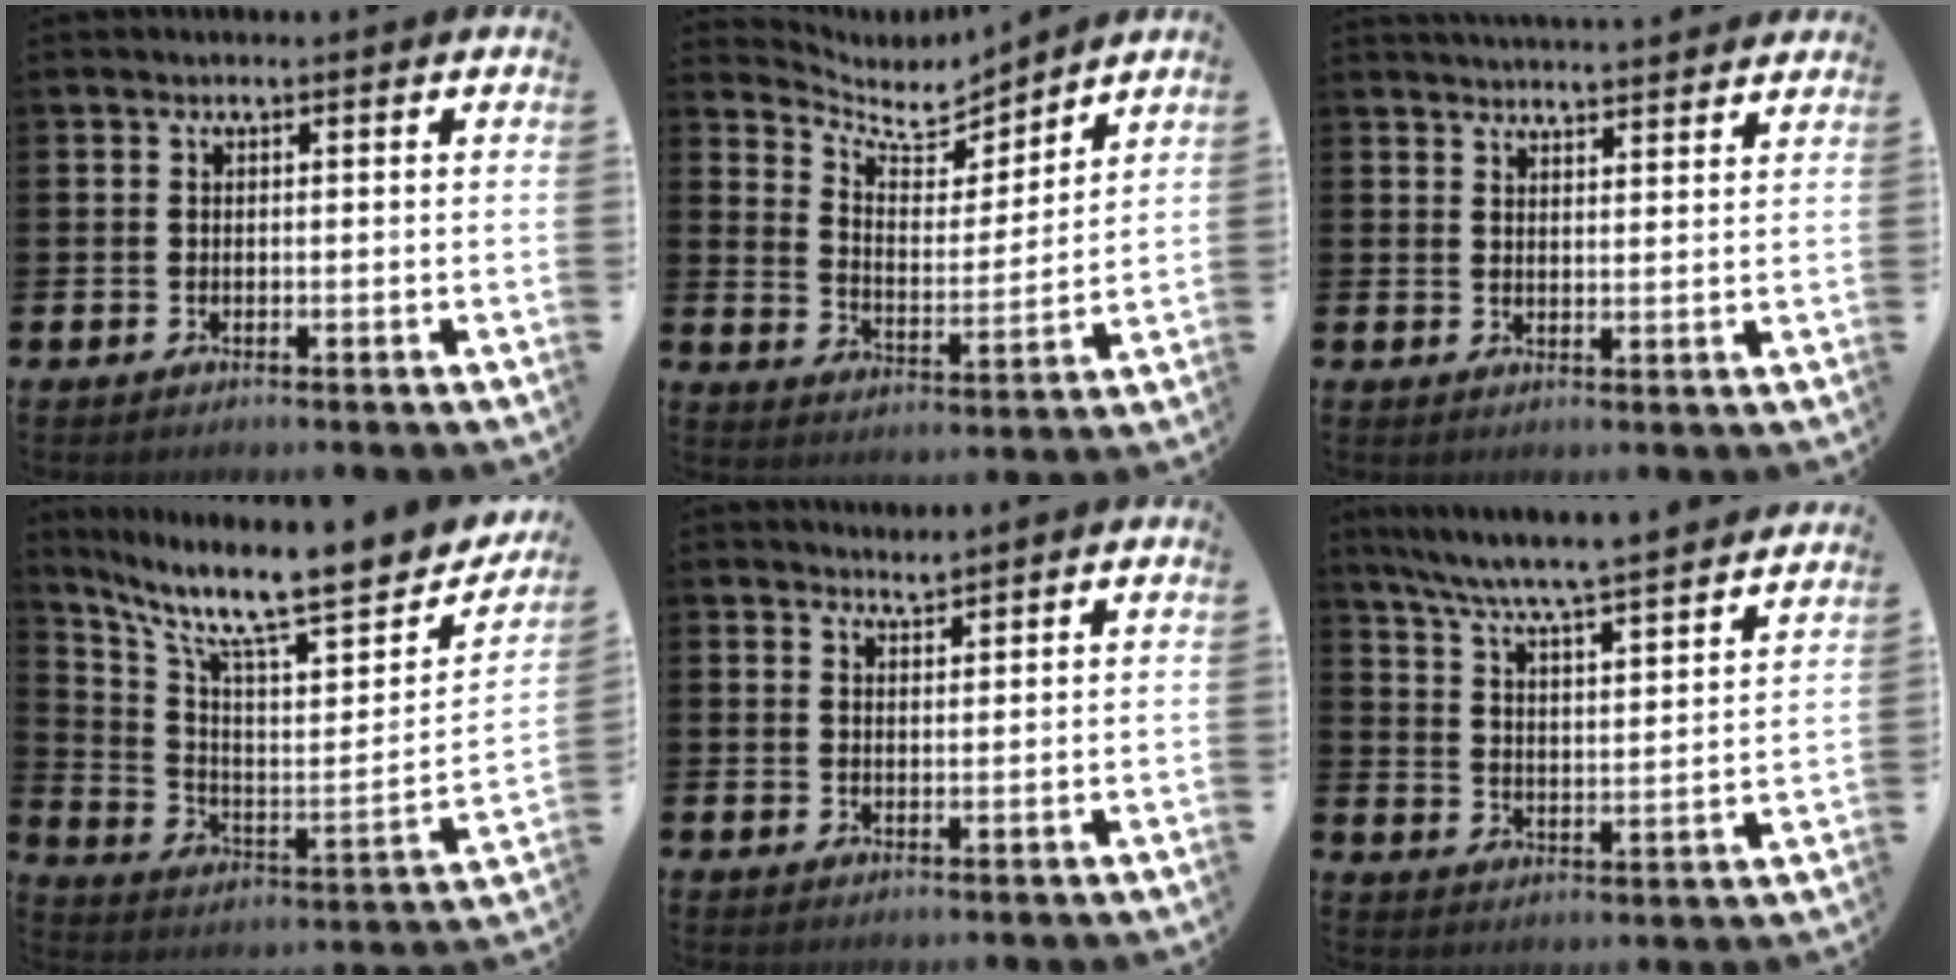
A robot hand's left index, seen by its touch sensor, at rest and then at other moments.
{"total": 6.6, "force": [6.2, 2.2, 0.8], "torque": [-0.050, -0.053, 0.106]}
{"total": 3.8, "force": [3.8, -0.2, -0.1], "torque": [-0.005, -0.024, 0.068]}
{"total": 10.9, "force": [8.8, 2.1, 6.1], "torque": [-0.128, -0.084, 0.135]}
{"total": 2.0, "force": [2.0, 0.1, -0.1], "torque": [-0.002, -0.011, 0.037]}
{"total": 7.4, "force": [7.0, 0.0, 2.3], "torque": [-0.079, -0.059, 0.119]}